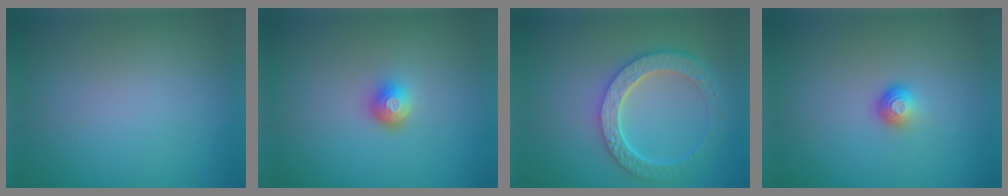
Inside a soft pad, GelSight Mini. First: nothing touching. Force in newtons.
{"total": 1.9, "press": 1.4, "slide": 1.2}
{"total": 5.7, "press": 4.3, "slide": 3.8}
{"total": 1.7, "press": 1.1, "slide": 1.3}